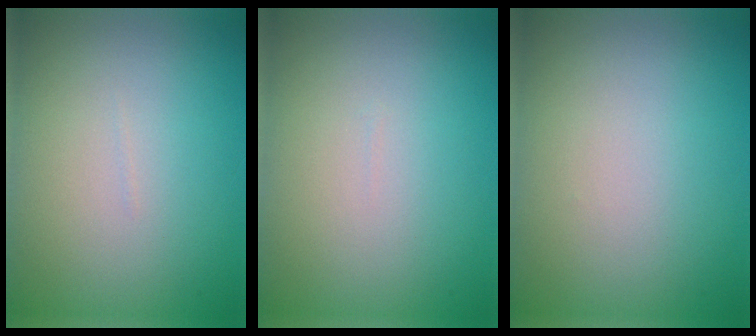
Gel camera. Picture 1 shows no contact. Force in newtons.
{"total": 0.0}
{"total": 0.0}